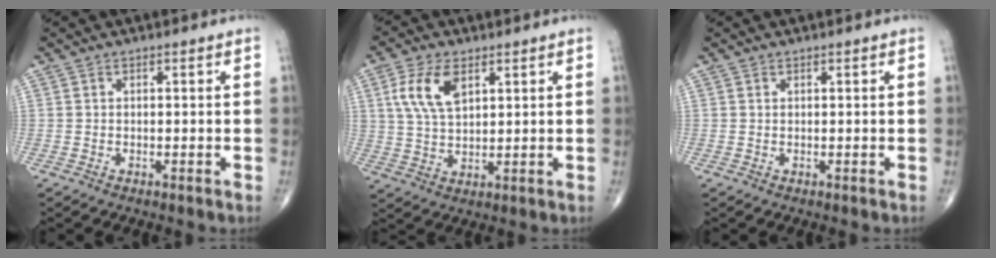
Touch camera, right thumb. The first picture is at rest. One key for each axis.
{"total": 8.8, "fx": 3.4, "fy": 4.6, "fz": 6.7, "tx": -0.132, "ty": -0.007, "tz": 0.068}
{"total": 0.0}